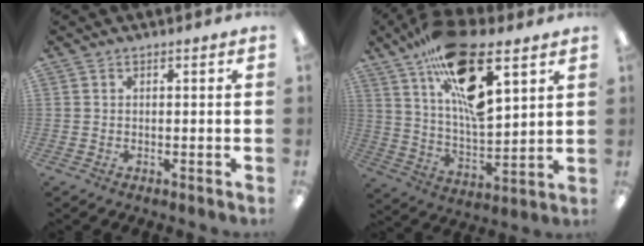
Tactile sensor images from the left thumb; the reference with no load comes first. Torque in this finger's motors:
{"motor_torque": [2.58, 2.43, 2.21, -0.56, 0.47]}